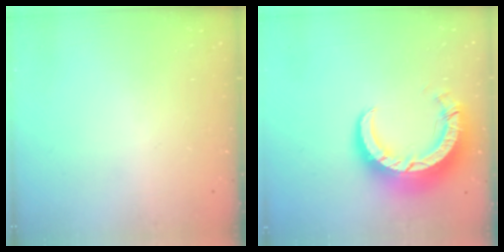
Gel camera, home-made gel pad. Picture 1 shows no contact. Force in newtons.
{"total": 11.5, "press": 11.5, "slide": 1.1}